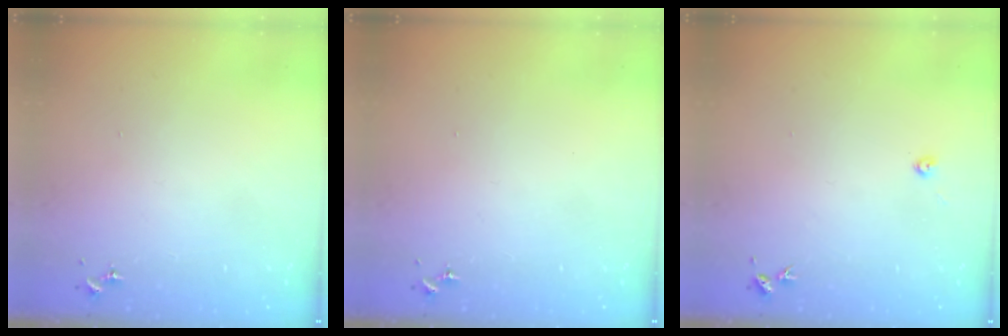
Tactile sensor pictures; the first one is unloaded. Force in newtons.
{"total": 0.0}
{"total": 2.2, "press": 2.2, "slide": 0.3}